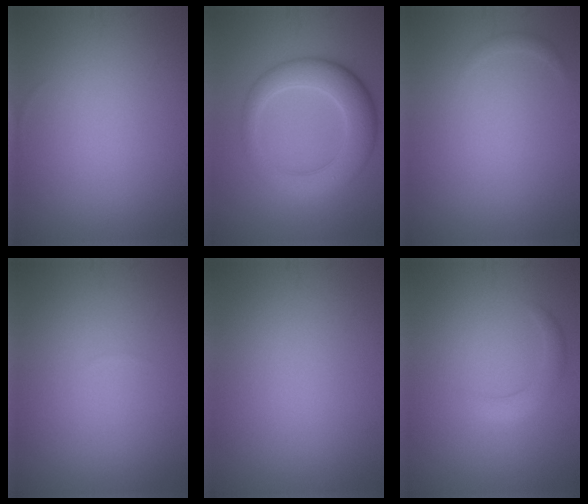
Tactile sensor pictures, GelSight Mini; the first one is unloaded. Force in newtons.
{"total": 6.5, "press": 6.5, "slide": 0.2}
{"total": 0.5, "press": 0.5, "slide": 0.0}
{"total": 0.0}
{"total": 0.0}
{"total": 1.7, "press": 1.7, "slide": 0.1}